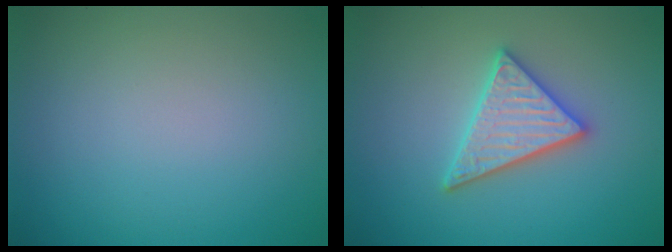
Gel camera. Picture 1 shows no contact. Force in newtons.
{"total": 4.4, "press": 4.4, "slide": 0.4}